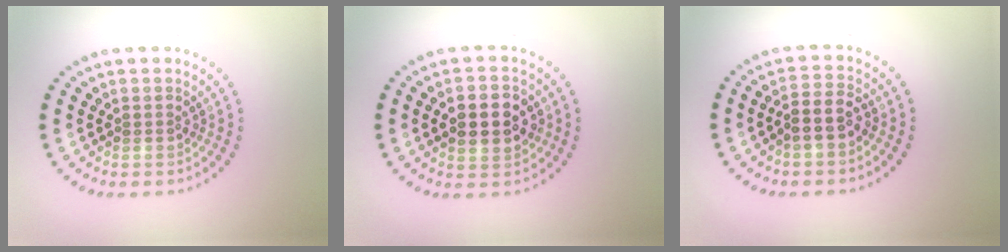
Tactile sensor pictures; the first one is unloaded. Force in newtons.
{"total": 4.6, "press": 4.6, "slide": 0.2}
{"total": 2.4, "press": 2.2, "slide": 1.0}